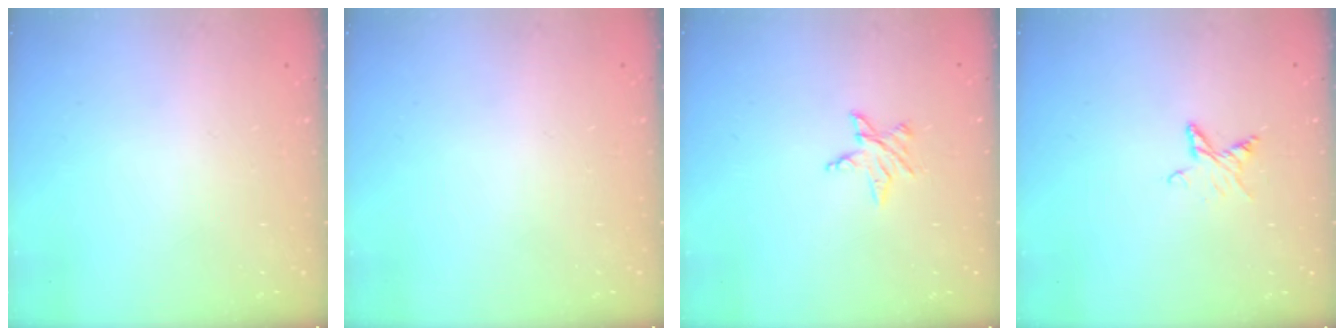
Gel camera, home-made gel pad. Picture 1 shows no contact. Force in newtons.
{"total": 0.0}
{"total": 4.8, "press": 4.8, "slide": 0.5}
{"total": 3.8, "press": 3.8, "slide": 0.5}